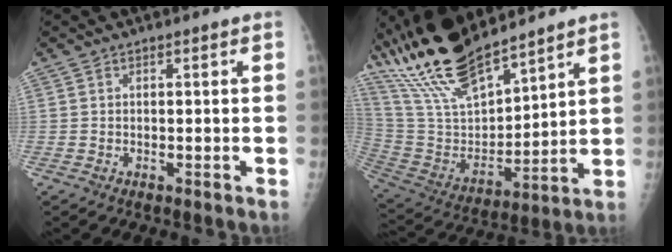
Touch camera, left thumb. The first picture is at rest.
{"total": 20.2, "force": [16.6, 5.4, 10.1], "torque": [-0.165, -0.076, 0.327]}